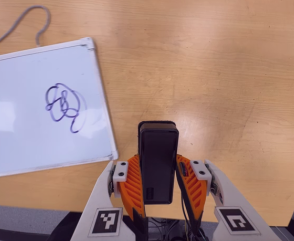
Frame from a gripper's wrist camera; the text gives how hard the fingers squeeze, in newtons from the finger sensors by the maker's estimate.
{"total": 3.7, "left": 2.2, "right": 5.2}